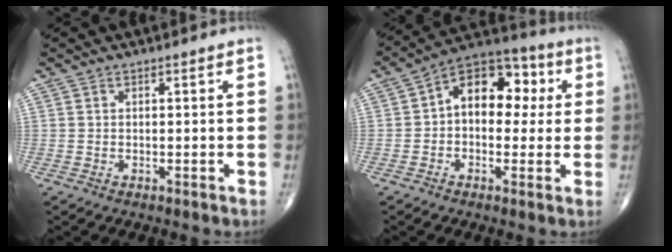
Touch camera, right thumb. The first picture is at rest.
{"total": 13.4, "force": [1.9, 8.8, 9.9], "torque": [-0.099, 0.035, 0.013]}